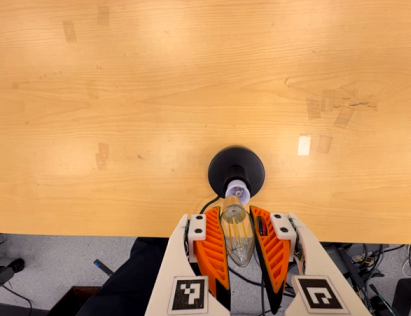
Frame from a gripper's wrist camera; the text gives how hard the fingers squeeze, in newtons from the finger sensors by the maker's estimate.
{"total": 19.7, "left": 21.6, "right": 17.9}